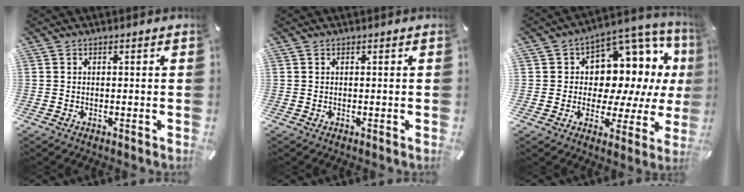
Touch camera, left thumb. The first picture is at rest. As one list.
[{"total": 0.0}, {"total": 11.4, "force": [3.4, 9.0, 6.1], "torque": [-0.081, -0.048, 0.070]}]